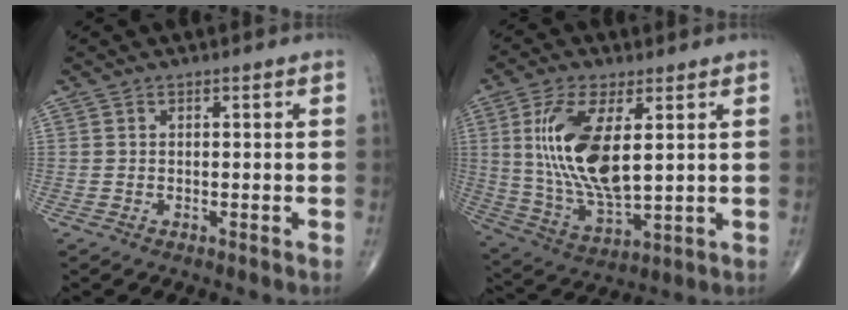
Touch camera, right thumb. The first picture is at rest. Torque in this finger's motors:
{"motor_torque": [0.62, 1.79, 1.62, 0.62, 0.61]}